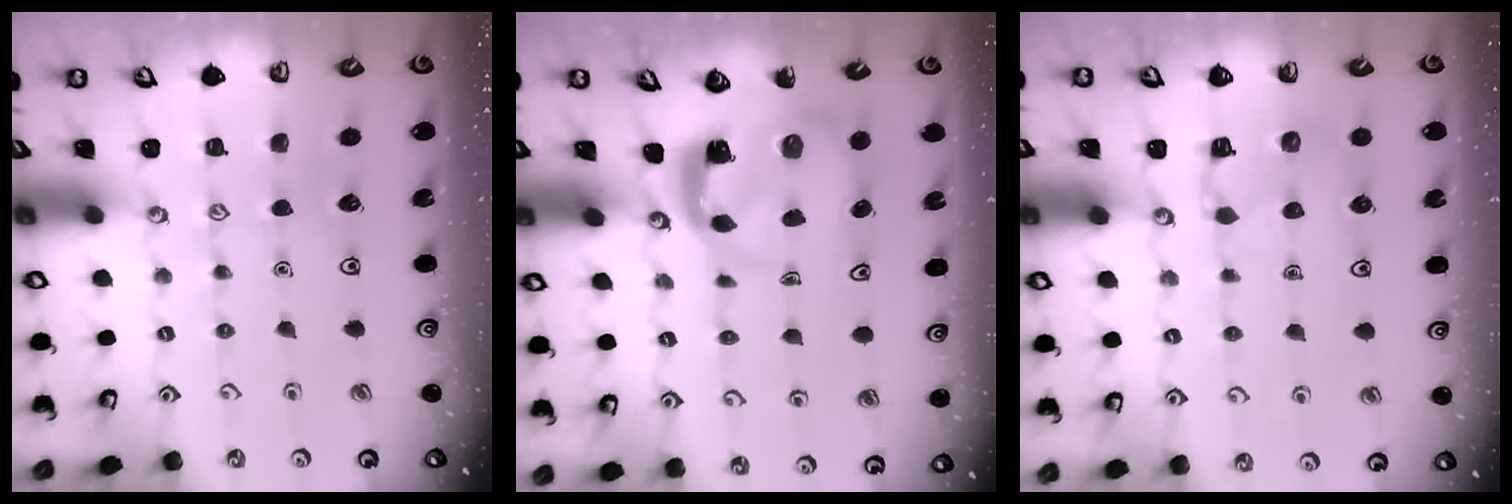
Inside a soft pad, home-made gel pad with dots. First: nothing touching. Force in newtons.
{"total": 4.1, "press": 4.1, "slide": 0.5}
{"total": 5.4, "press": 5.4, "slide": 0.4}